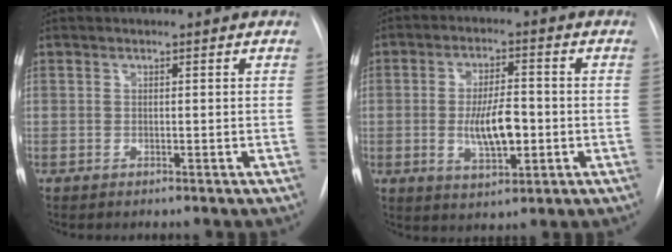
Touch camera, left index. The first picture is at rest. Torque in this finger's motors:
{"motor_torque": [1.15, 0.13, 0.54, 0.08]}